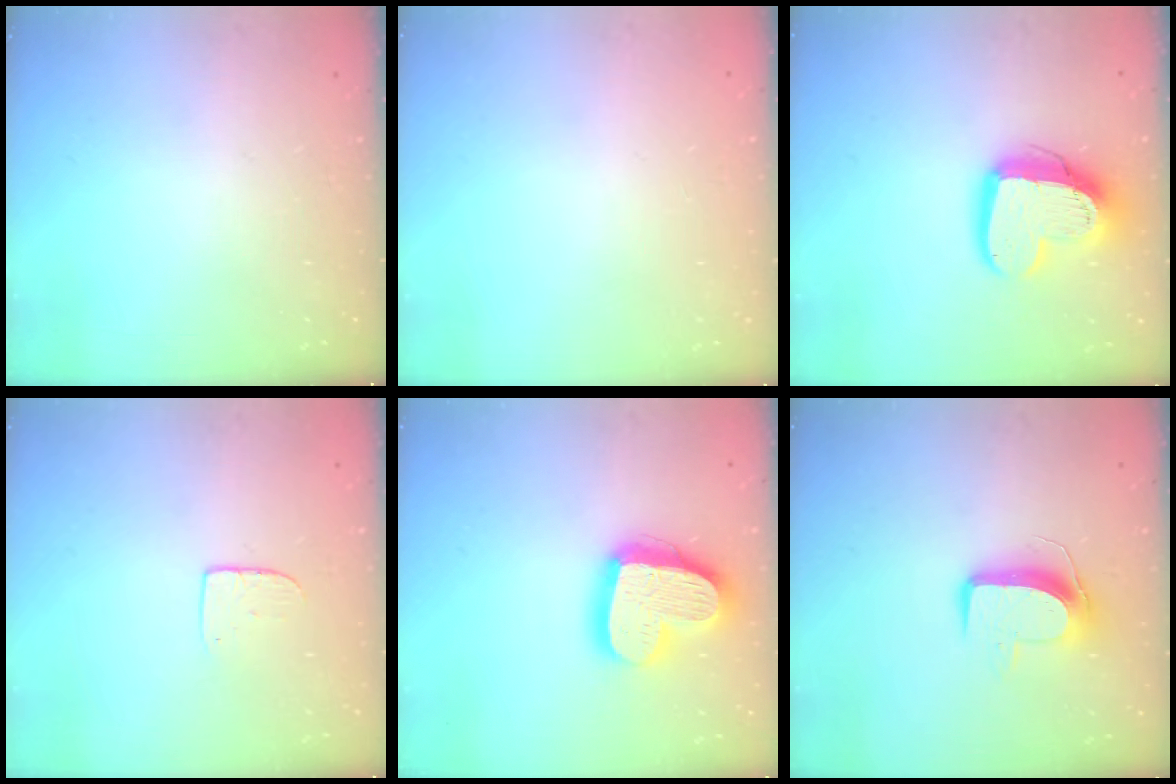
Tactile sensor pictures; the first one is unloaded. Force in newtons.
{"total": 0.0}
{"total": 15.6, "press": 15.5, "slide": 1.6}
{"total": 5.0, "press": 5.0, "slide": 0.4}
{"total": 20.5, "press": 20.4, "slide": 1.8}
{"total": 10.0, "press": 10.0, "slide": 0.5}